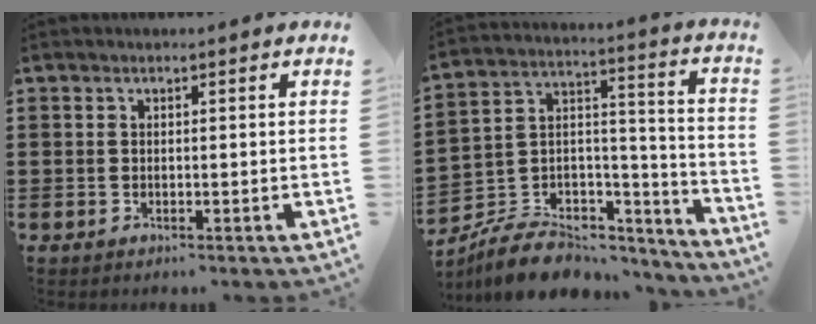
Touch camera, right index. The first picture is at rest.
{"total": 8.4, "force": [-6.8, 4.3, 2.4], "torque": [-0.051, 0.016, -0.124]}